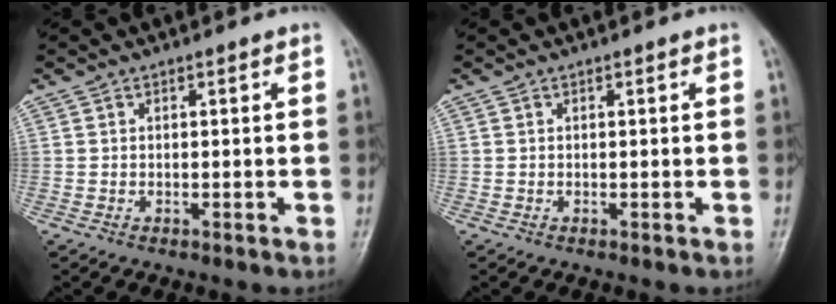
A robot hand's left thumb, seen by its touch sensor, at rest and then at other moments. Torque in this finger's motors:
{"motor_torque": [-0.05, 0.00, 0.01, 0.05, 0.00]}